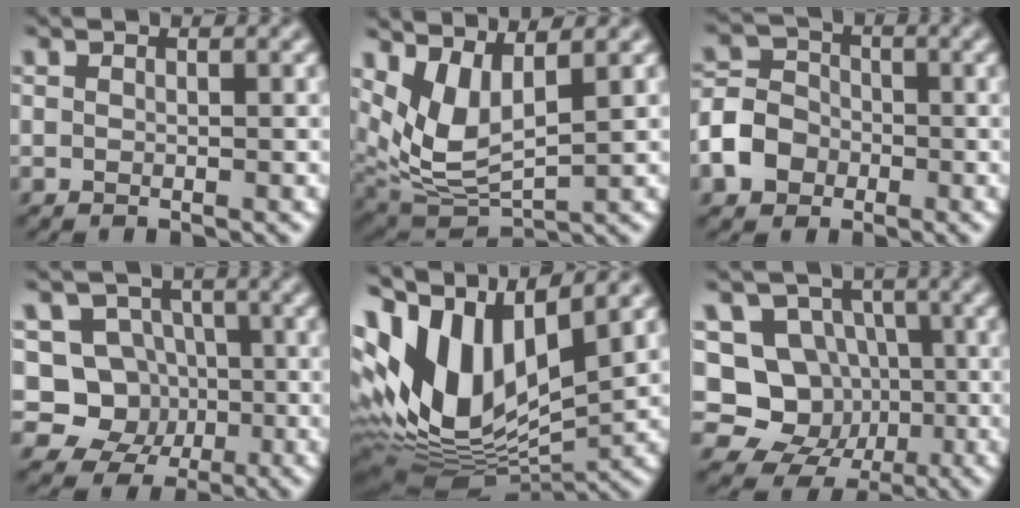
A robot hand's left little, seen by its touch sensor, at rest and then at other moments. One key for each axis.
{"total": 5.1, "fx": 2.3, "fy": 2.0, "fz": 4.1, "tx": -0.100, "ty": -0.013, "tz": 0.052}
{"total": 4.6, "fx": -1.9, "fy": 3.7, "fz": 1.9, "tx": -0.041, "ty": 0.003, "tz": -0.043}
{"total": 6.5, "fx": -0.8, "fy": 6.1, "fz": 2.1, "tx": -0.018, "ty": 0.006, "tz": -0.043}
{"total": 14.6, "fx": 3.9, "fy": 7.7, "fz": 11.8, "tx": -0.249, "ty": 0.010, "tz": 0.069}
{"total": 11.2, "fx": -2.0, "fy": 10.3, "fz": 3.8, "tx": -0.076, "ty": 0.022, "tz": -0.058}